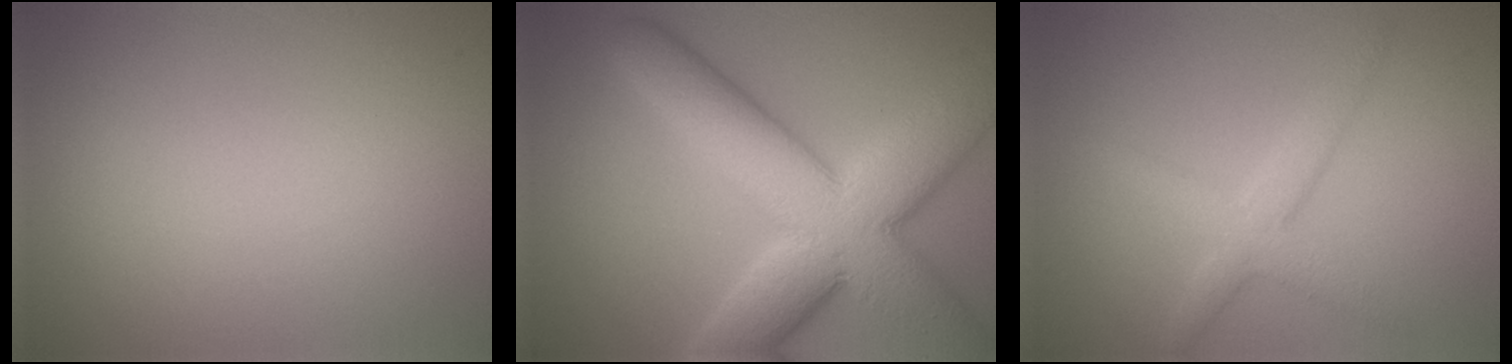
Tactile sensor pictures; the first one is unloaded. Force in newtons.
{"total": 11.9, "press": 11.9, "slide": 0.7}
{"total": 2.8, "press": 2.8, "slide": 0.1}